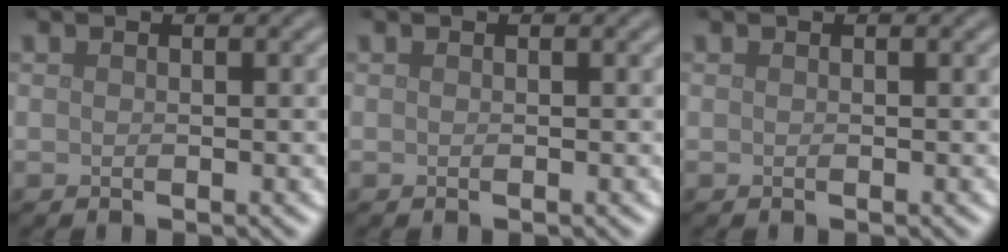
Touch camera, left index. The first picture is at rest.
{"total": 0.0}
{"total": 0.0}